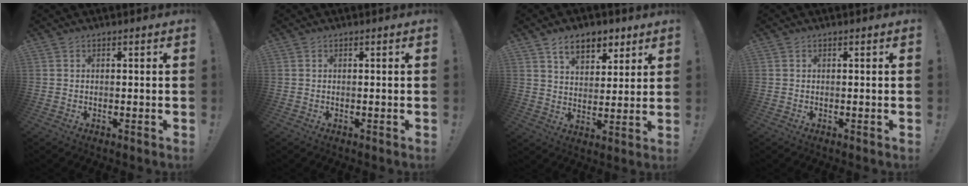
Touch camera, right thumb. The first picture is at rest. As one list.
[{"total": 0.0}, {"total": 10.4, "force": [6.3, 6.2, 5.3], "torque": [-0.070, -0.029, 0.117]}, {"total": 0.0}]